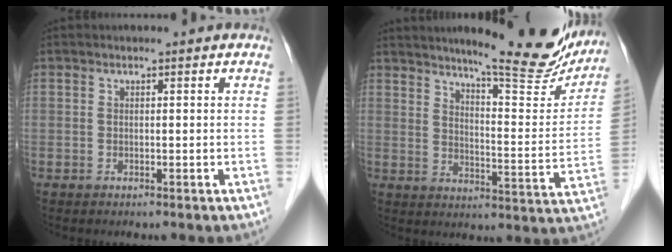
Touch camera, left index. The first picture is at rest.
{"total": 18.4, "force": [15.9, 2.1, 9.1], "torque": [-0.117, -0.047, 0.201]}